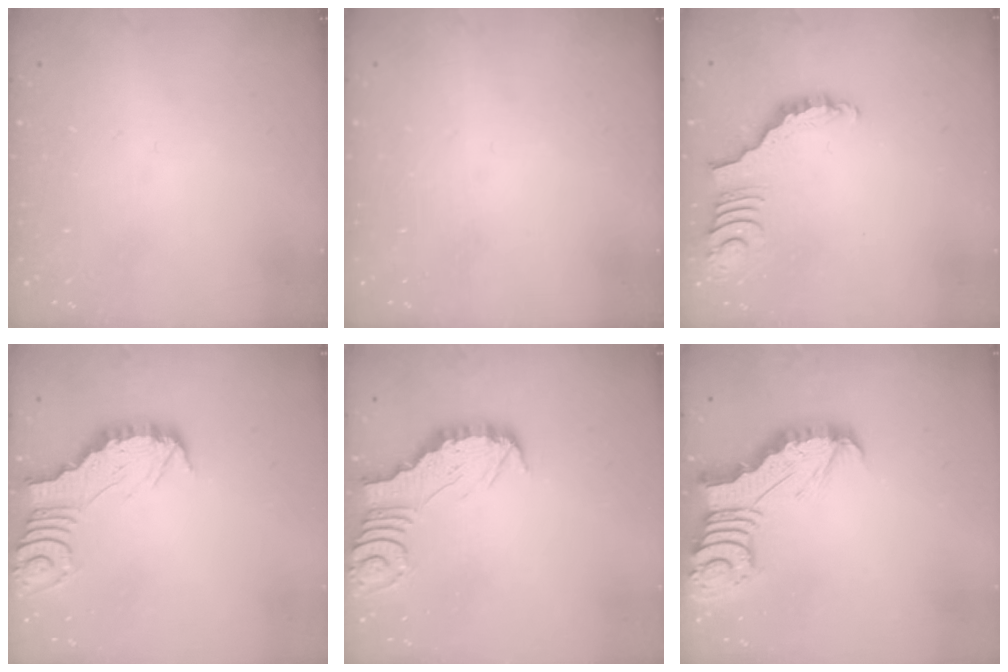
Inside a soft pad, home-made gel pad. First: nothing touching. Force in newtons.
{"total": 0.0}
{"total": 3.8, "press": 3.7, "slide": 0.7}
{"total": 2.9, "press": 2.9, "slide": 0.3}
{"total": 3.0, "press": 3.0, "slide": 0.3}
{"total": 6.4, "press": 6.4, "slide": 1.0}